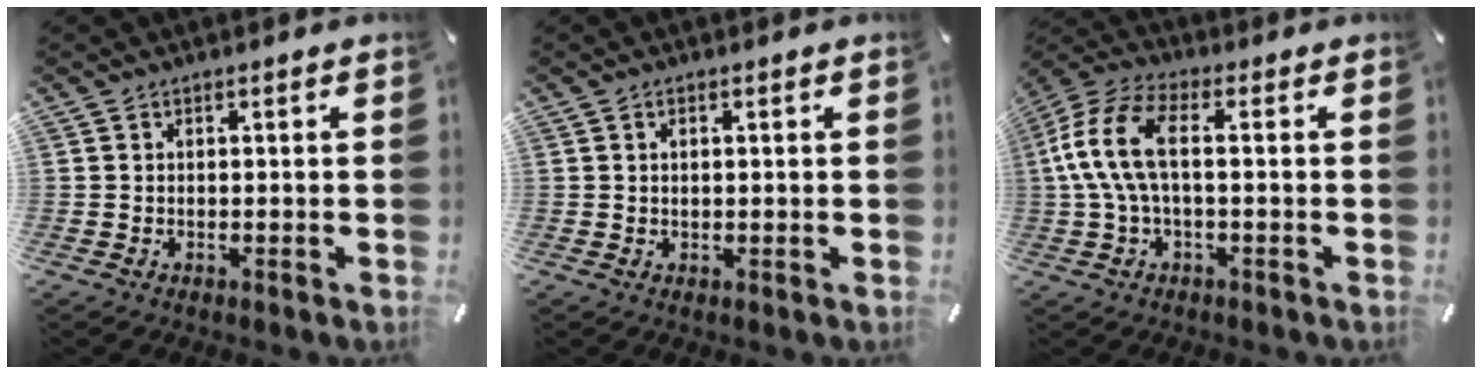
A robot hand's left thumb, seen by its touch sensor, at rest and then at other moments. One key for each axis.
{"total": 1.1, "fx": 0.4, "fy": 0.6, "fz": 0.9, "tx": -0.018, "ty": 0.003, "tz": 0.007}
{"total": 12.3, "fx": 0.1, "fy": 5.9, "fz": 10.8, "tx": -0.232, "ty": -0.002, "tz": 0.000}